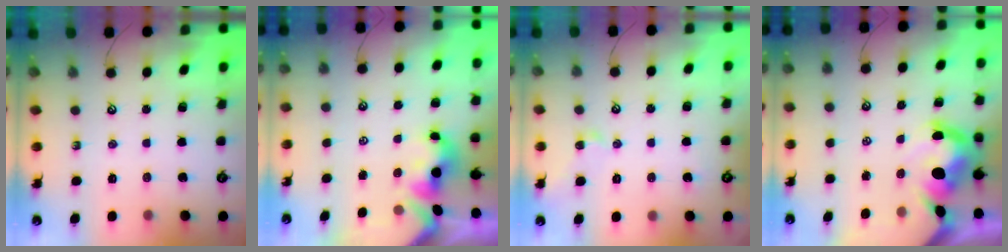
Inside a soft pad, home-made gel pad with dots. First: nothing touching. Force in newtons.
{"total": 1.6, "press": 1.5, "slide": 0.7}
{"total": 2.5, "press": 2.4, "slide": 0.7}
{"total": 9.5, "press": 9.3, "slide": 1.8}